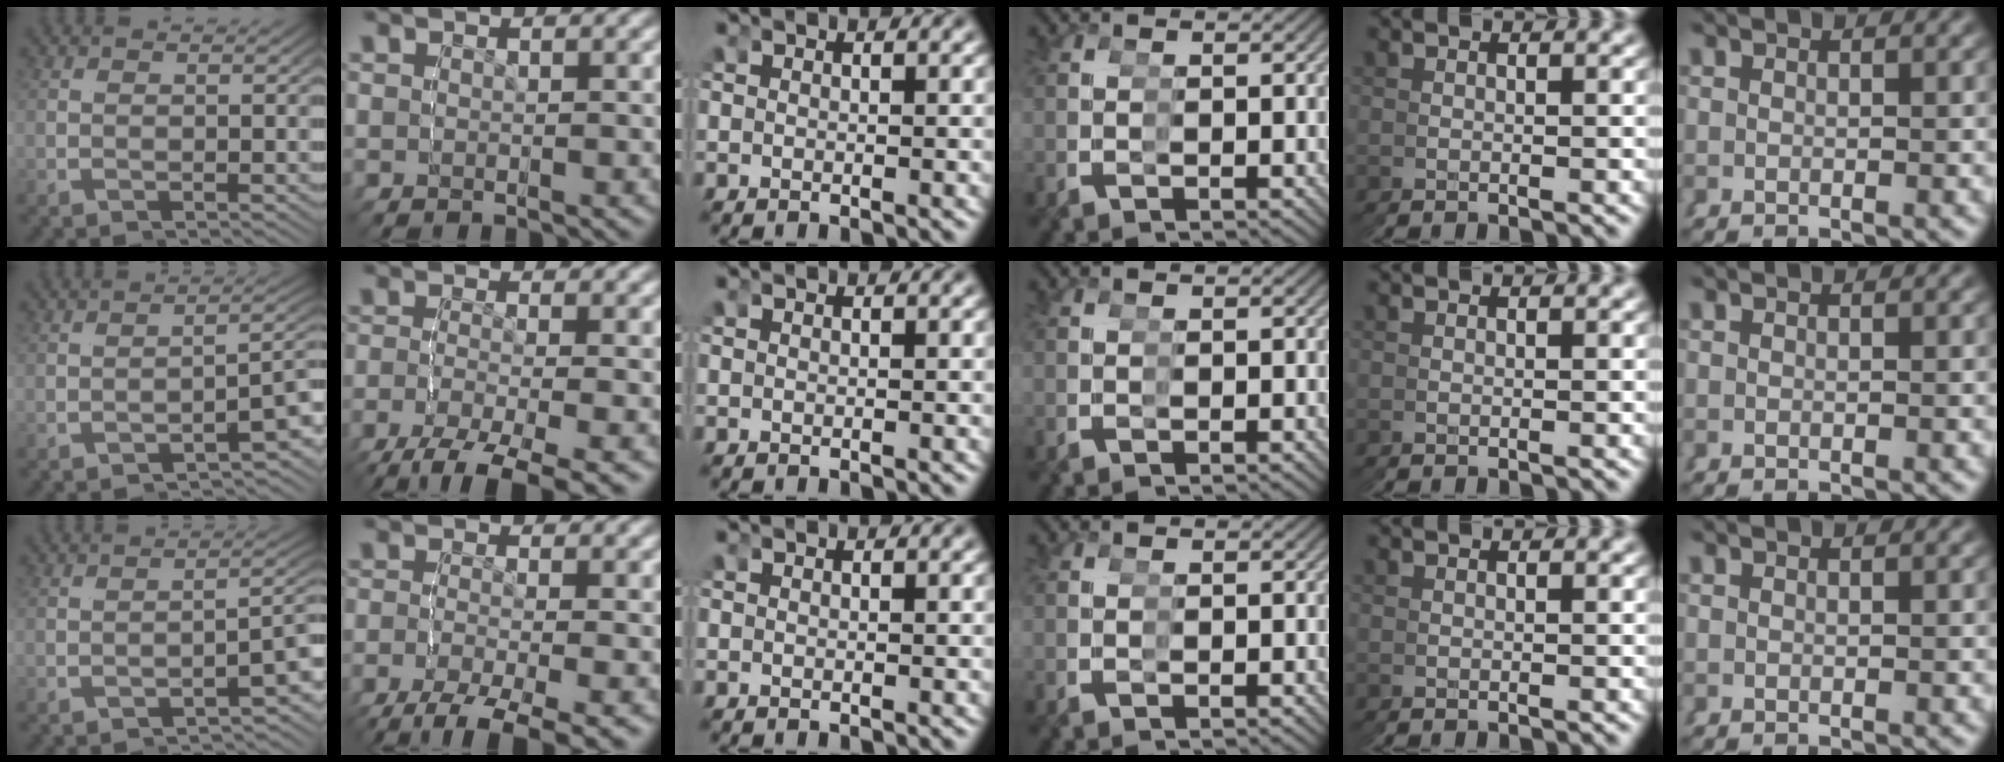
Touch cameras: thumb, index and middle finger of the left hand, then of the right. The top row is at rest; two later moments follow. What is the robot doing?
{"motion": "grasp_and_lifting", "object": "condiment"}